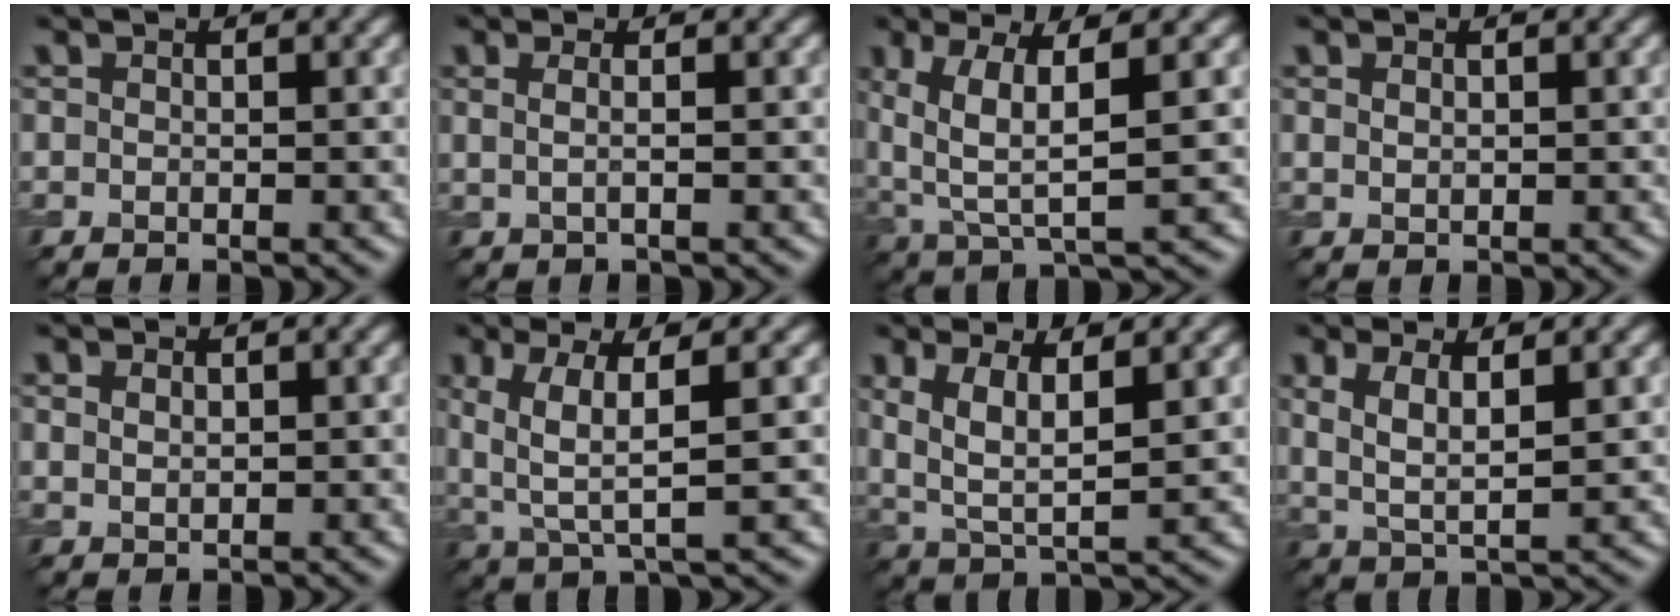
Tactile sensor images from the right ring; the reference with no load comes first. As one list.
[{"total": 1.6, "force": [0.4, 0.6, 1.4], "torque": [-0.016, 0.001, -0.011]}, {"total": 6.0, "force": [1.5, 1.8, 5.6], "torque": [-0.117, 0.001, 0.031]}, {"total": 0.6, "force": [0.4, 0.3, 0.2], "torque": [-0.005, 0.006, 0.008]}, {"total": 0.9, "force": [0.5, 0.6, 0.5], "torque": [-0.009, 0.005, 0.012]}, {"total": 5.2, "force": [1.1, 1.4, 4.9], "torque": [-0.106, 0.002, 0.025]}, {"total": 5.4, "force": [1.8, 2.1, 4.6], "torque": [-0.099, 0.001, 0.034]}, {"total": 3.8, "force": [1.3, 1.2, 3.3], "torque": [-0.071, 0.002, 0.028]}]